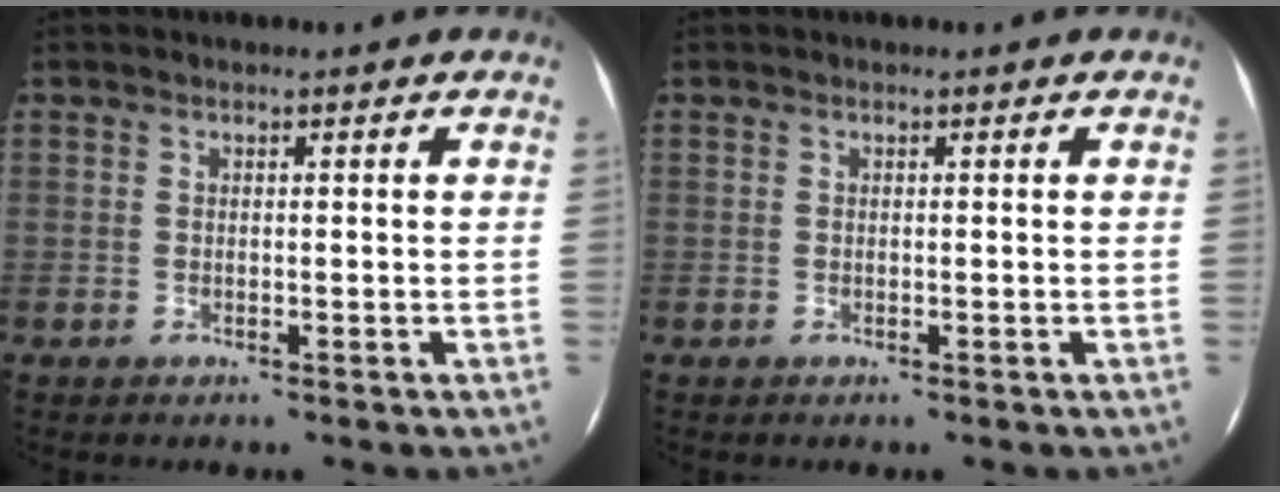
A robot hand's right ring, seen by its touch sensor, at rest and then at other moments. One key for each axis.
{"total": 0.0}